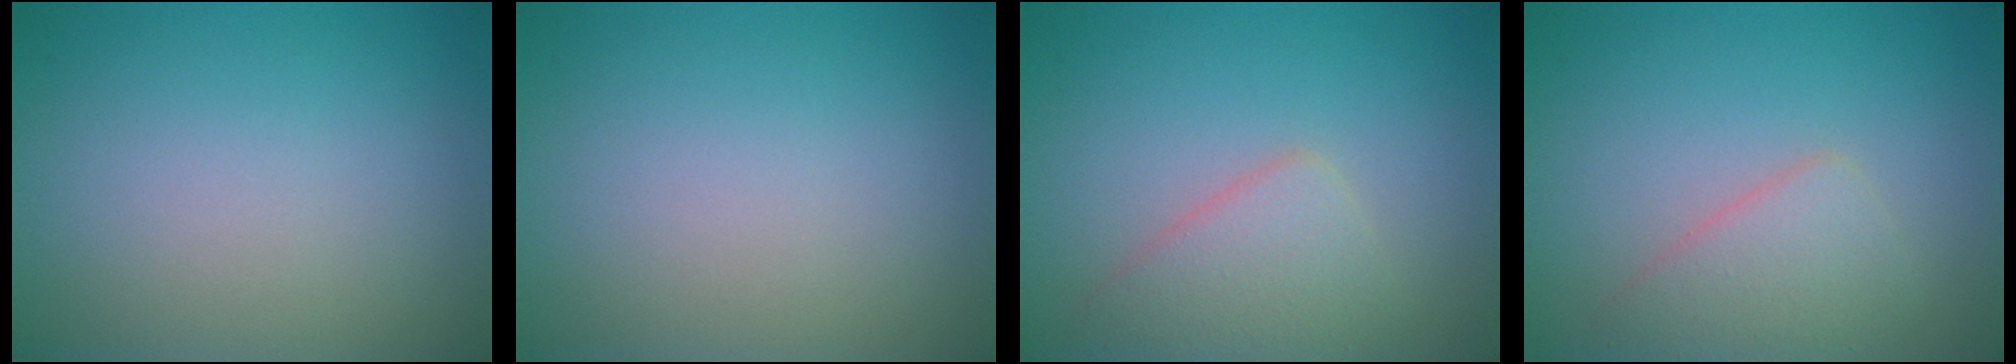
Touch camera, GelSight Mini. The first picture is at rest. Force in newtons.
{"total": 0.0}
{"total": 3.2, "press": 3.2, "slide": 0.1}
{"total": 2.8, "press": 2.8, "slide": 0.2}